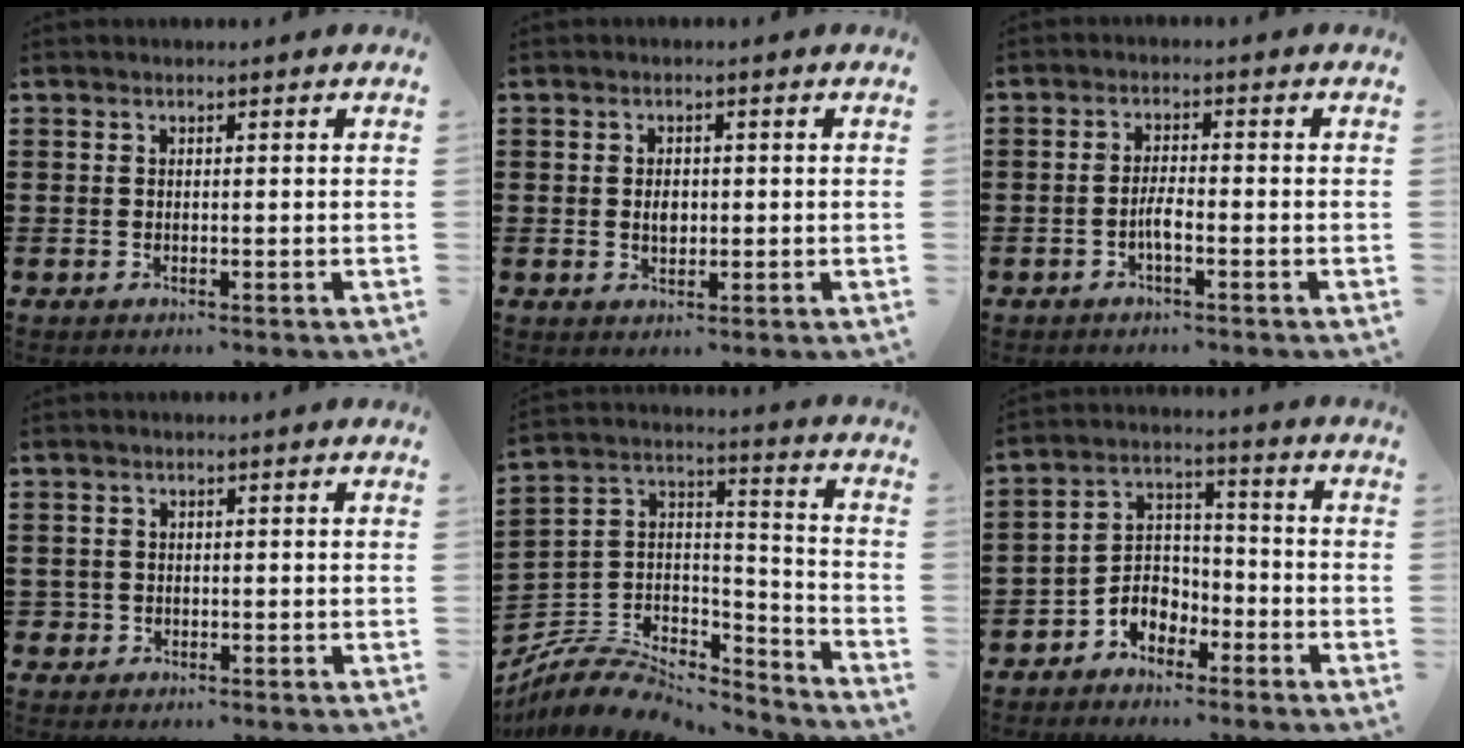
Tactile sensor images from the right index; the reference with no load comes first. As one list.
[{"total": 2.2, "force": [0.0, 1.4, 1.8], "torque": [-0.036, 0.006, -0.001]}, {"total": 2.7, "force": [-1.2, 0.5, 2.3], "torque": [-0.050, 0.000, -0.024]}, {"total": 1.2, "force": [-0.4, 1.1, 0.2], "torque": [-0.007, 0.005, -0.010]}, {"total": 7.7, "force": [-6.3, 3.7, 2.6], "torque": [-0.065, 0.005, -0.124]}, {"total": 4.8, "force": [-3.4, 3.3, 0.8], "torque": [-0.026, 0.009, -0.070]}]